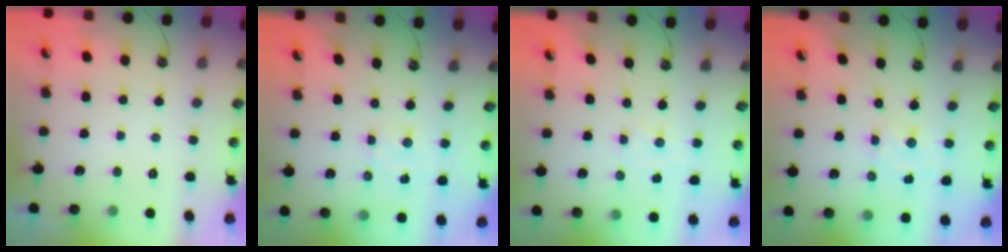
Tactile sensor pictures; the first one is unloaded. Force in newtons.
{"total": 1.8, "press": 1.8, "slide": 0.3}
{"total": 1.8, "press": 1.7, "slide": 0.3}
{"total": 2.3, "press": 2.3, "slide": 0.3}